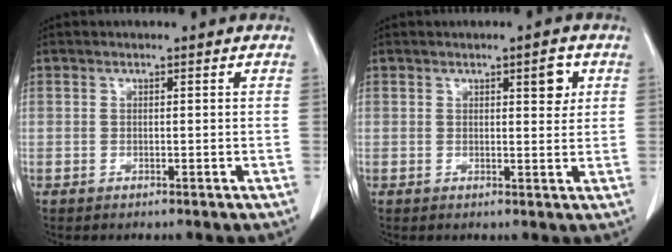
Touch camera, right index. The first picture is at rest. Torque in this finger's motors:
{"motor_torque": [0.05, 0.12, 0.05, 0.01]}